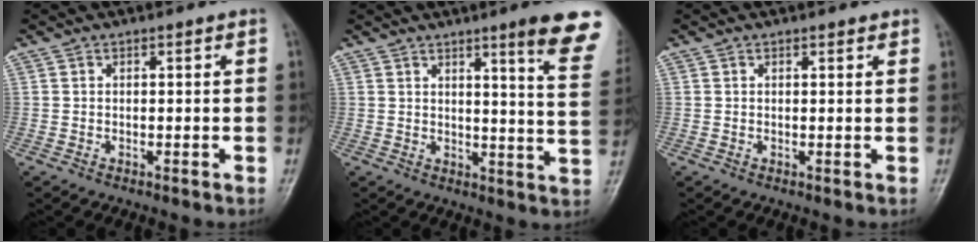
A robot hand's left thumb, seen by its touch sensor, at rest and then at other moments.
{"total": 13.1, "force": [8.3, 0.8, 10.0], "torque": [-0.108, -0.047, 0.092]}
{"total": 1.2, "force": [1.0, 0.5, 0.6], "torque": [-0.007, -0.003, 0.010]}